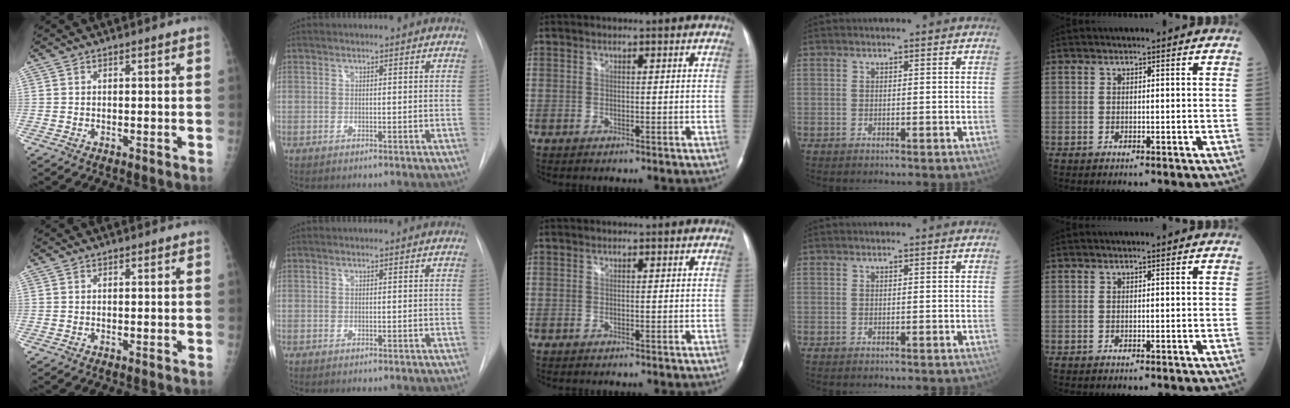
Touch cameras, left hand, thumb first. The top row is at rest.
{}